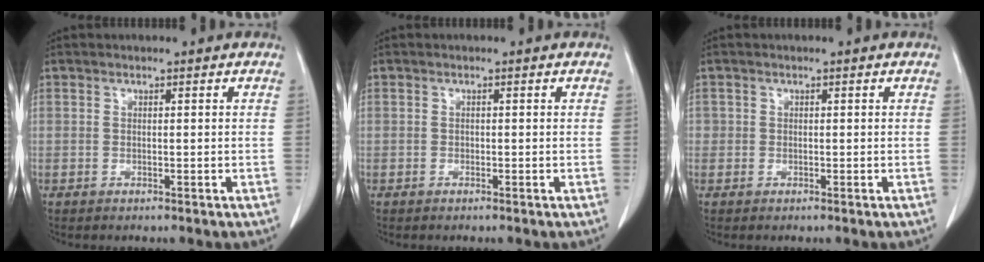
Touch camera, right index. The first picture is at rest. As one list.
[{"total": 0.0}, {"total": 0.5, "force": [-0.2, 0.5, 0.0], "torque": [0.005, 0.005, -0.006]}]